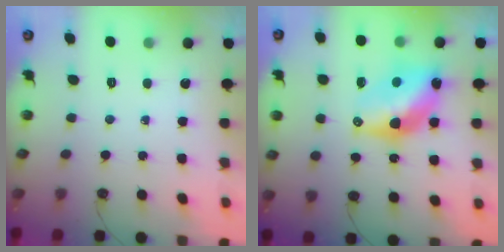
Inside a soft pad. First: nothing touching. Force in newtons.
{"total": 12.4, "press": 12.3, "slide": 1.2}